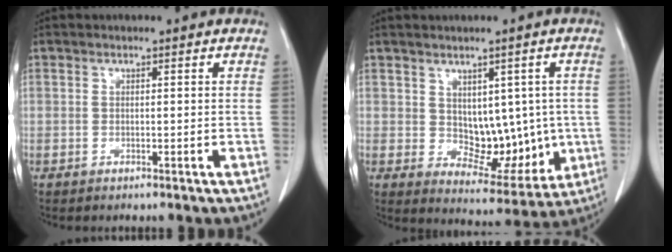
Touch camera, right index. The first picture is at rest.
{"total": 9.4, "force": [0.3, 5.7, 7.4], "torque": [-0.082, 0.005, 0.027]}